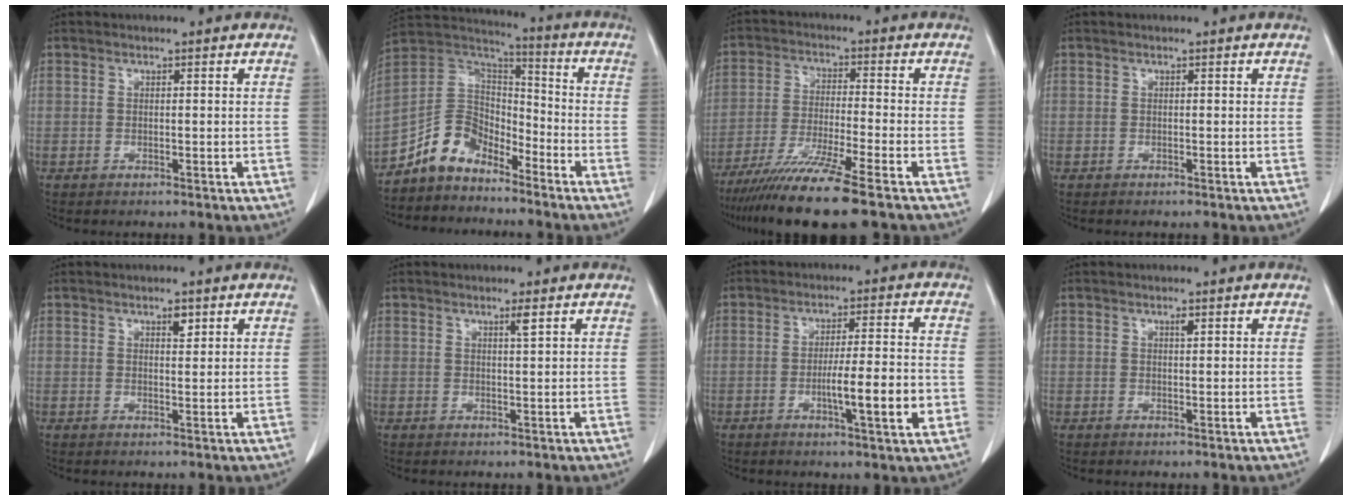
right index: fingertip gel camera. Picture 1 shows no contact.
{"total": 9.4, "force": [-7.1, 5.4, 3.0], "torque": [-0.060, 0.044, -0.140]}
{"total": 11.3, "force": [-8.6, -1.3, 7.2], "torque": [-0.127, -0.037, -0.147]}
{"total": 0.0}
{"total": 1.6, "force": [1.0, 0.5, 1.1], "torque": [-0.017, -0.004, 0.015]}
{"total": 1.3, "force": [0.7, -0.3, 1.0], "torque": [-0.022, -0.005, 0.014]}
{"total": 9.0, "force": [-2.5, 0.4, 8.7], "torque": [-0.134, -0.002, -0.039]}
{"total": 0.8, "force": [0.5, 0.2, 0.6], "torque": [-0.013, -0.002, 0.007]}